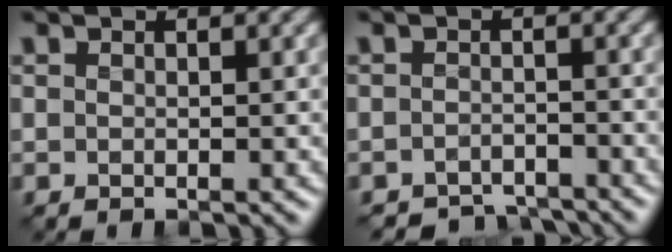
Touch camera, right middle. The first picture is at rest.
{"total": 3.1, "force": [-3.0, 0.7, 0.2], "torque": [0.004, -0.002, -0.053]}